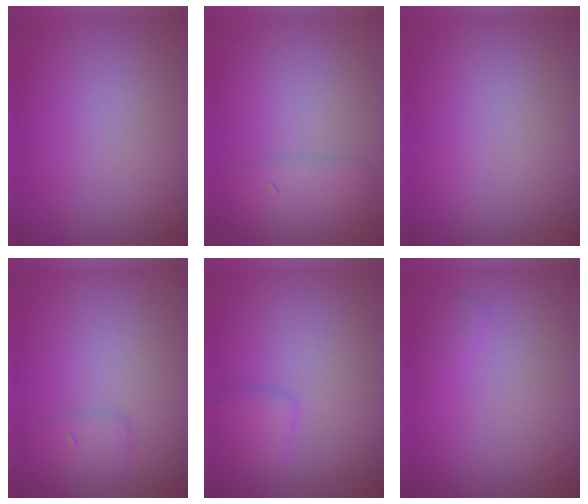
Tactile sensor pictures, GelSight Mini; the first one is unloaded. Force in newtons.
{"total": 2.7, "press": 2.7, "slide": 0.1}
{"total": 0.0}
{"total": 1.6, "press": 1.6, "slide": 0.0}
{"total": 1.7, "press": 1.7, "slide": 0.1}
{"total": 0.9, "press": 0.9, "slide": 0.1}